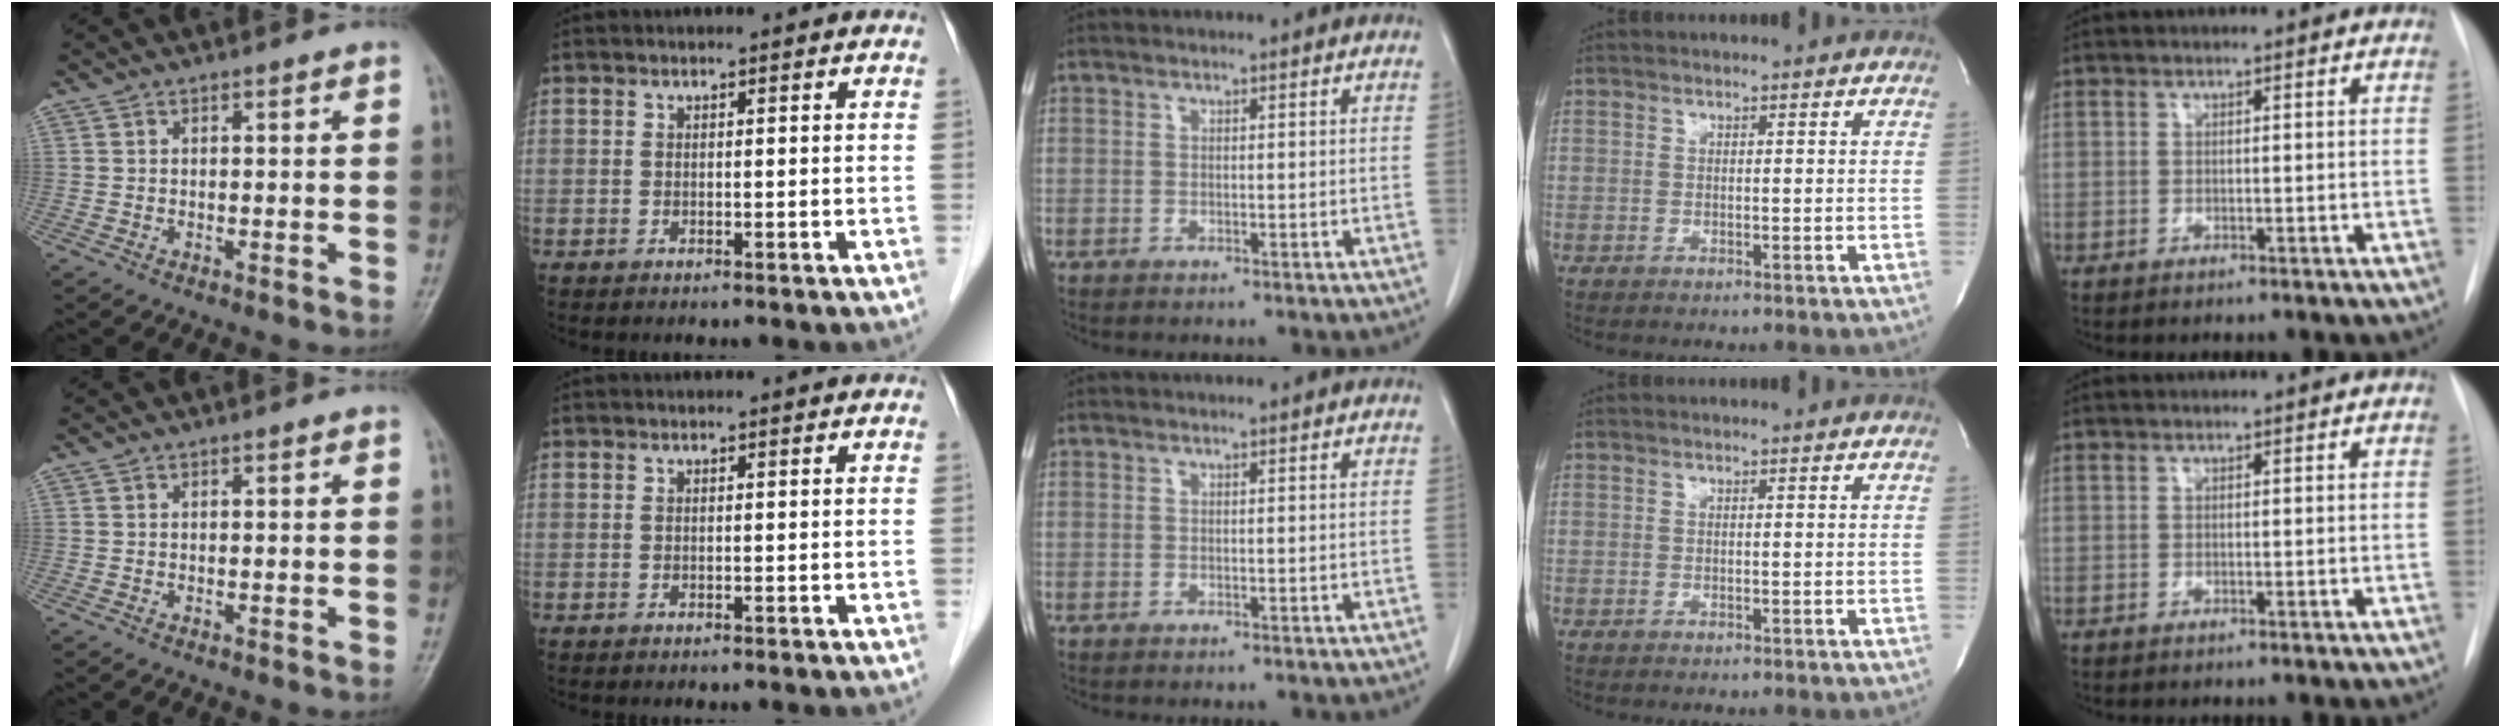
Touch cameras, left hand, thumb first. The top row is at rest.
{}